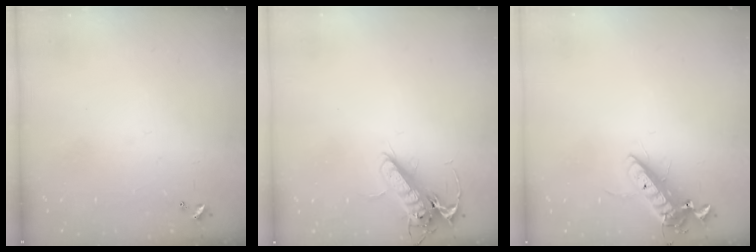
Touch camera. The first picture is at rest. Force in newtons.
{"total": 13.3, "press": 13.1, "slide": 2.4}
{"total": 14.3, "press": 14.0, "slide": 2.8}